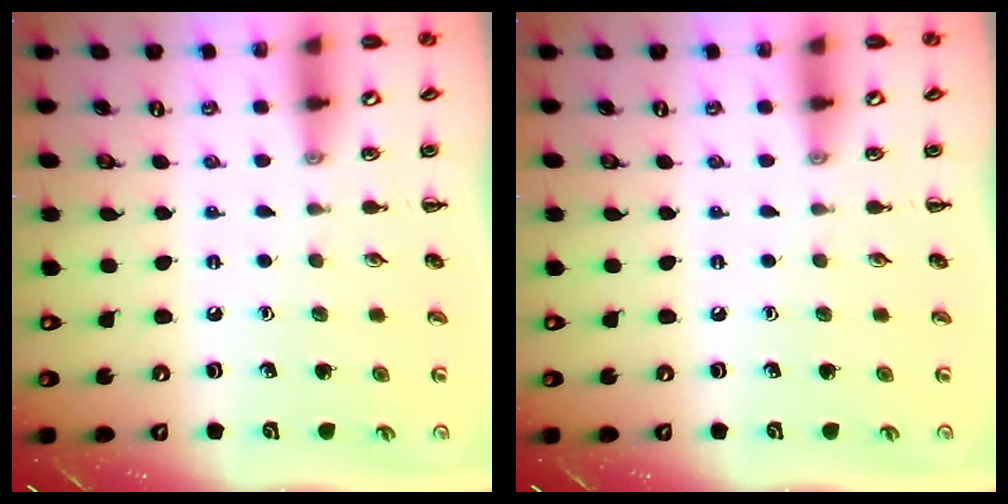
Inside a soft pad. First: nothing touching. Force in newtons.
{"total": 0.0}